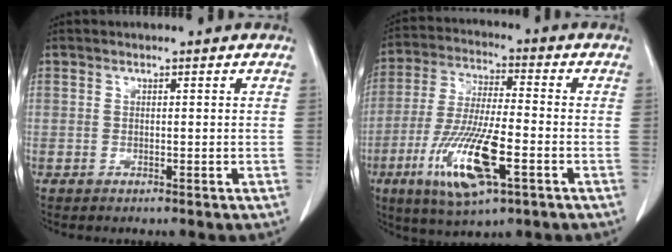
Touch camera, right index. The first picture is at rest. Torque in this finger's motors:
{"motor_torque": [1.53, -0.61, 0.43, 0.21]}